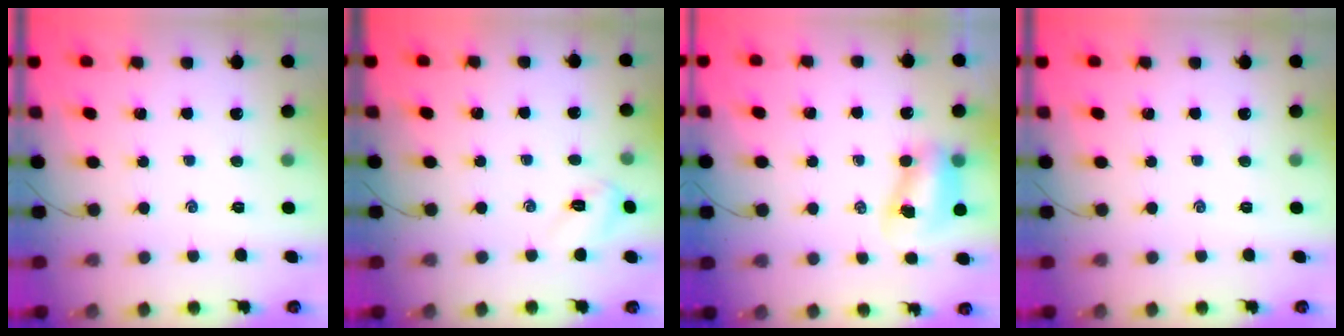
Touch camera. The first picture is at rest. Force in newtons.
{"total": 3.4, "press": 3.3, "slide": 0.9}
{"total": 8.2, "press": 8.1, "slide": 1.2}
{"total": 0.0}